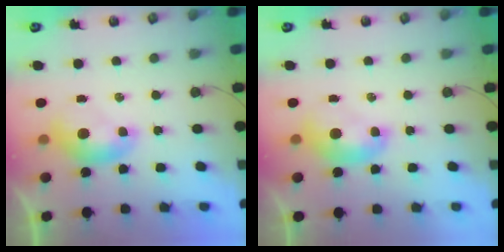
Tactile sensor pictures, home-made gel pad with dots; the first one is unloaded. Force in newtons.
{"total": 1.6, "press": 1.5, "slide": 0.1}